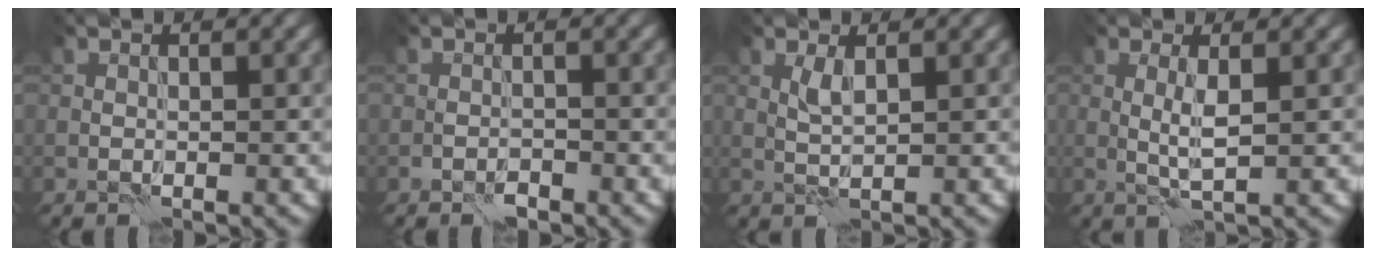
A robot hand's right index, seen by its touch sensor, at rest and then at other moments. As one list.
[{"total": 0.8, "force": [-0.7, 0.3, 0.2], "torque": [0.001, 0.003, -0.014]}, {"total": 1.5, "force": [0.7, 0.1, 1.3], "torque": [-0.031, 0.003, 0.015]}, {"total": 2.0, "force": [0.4, 0.0, 2.0], "torque": [-0.043, 0.003, 0.008]}]